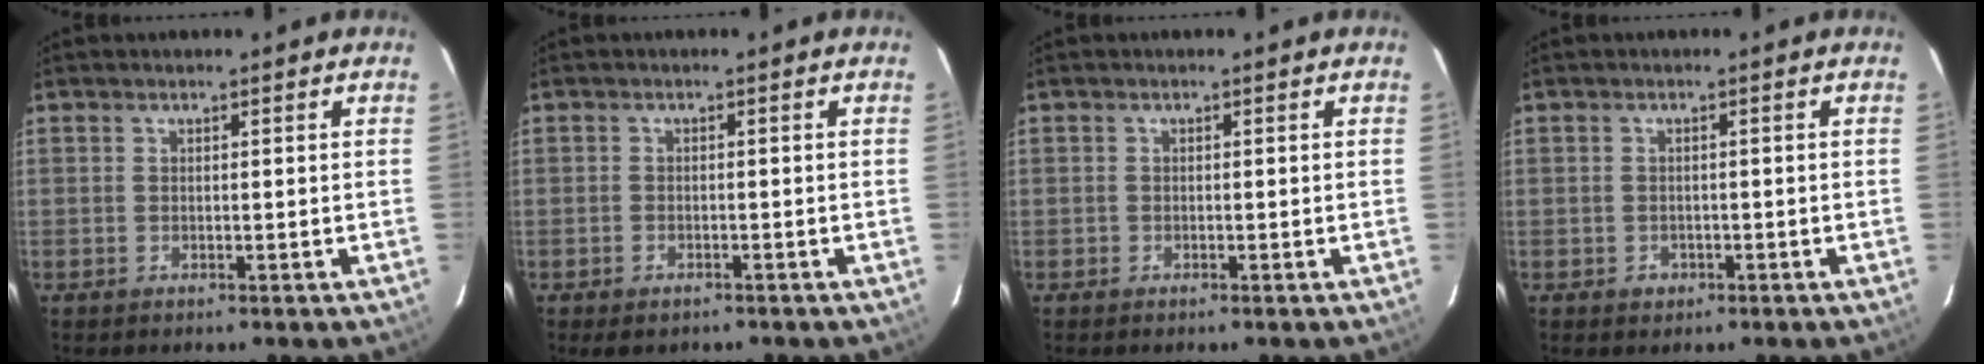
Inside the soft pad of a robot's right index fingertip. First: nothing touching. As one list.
[{"total": 2.5, "force": [-1.7, 1.5, 1.0], "torque": [-0.024, -0.005, -0.025]}, {"total": 0.7, "force": [-0.3, 0.6, -0.1], "torque": [0.002, 0.003, -0.005]}, {"total": 1.9, "force": [-0.8, 1.7, 0.3], "torque": [-0.005, 0.002, -0.008]}]